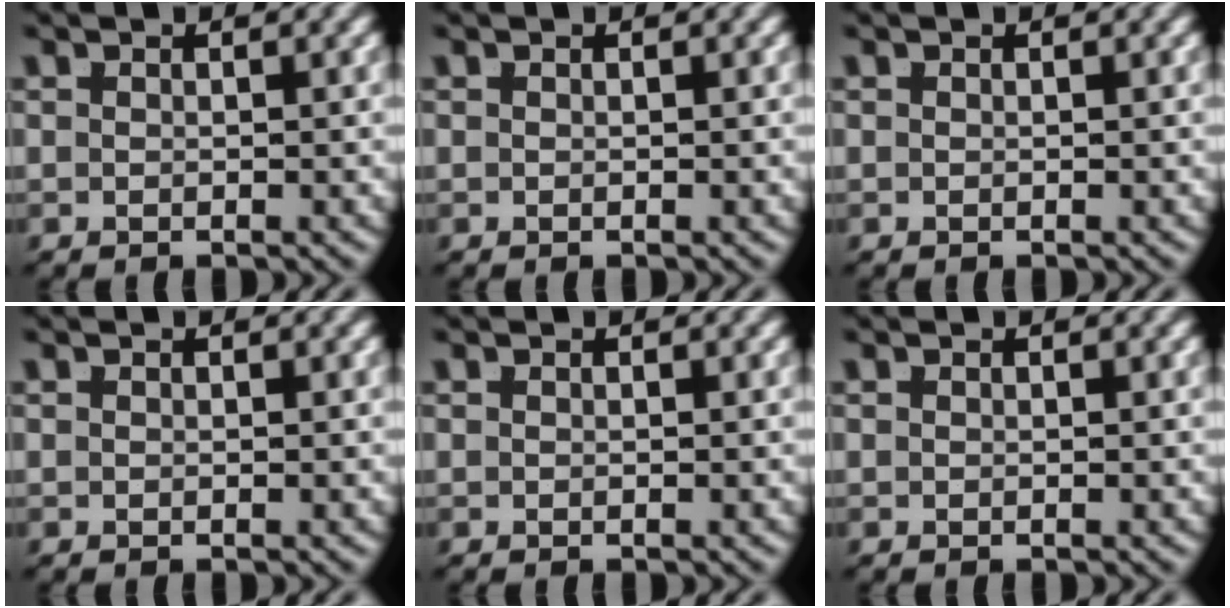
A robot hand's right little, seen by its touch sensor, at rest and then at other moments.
{"total": 0.0}
{"total": 0.0}
{"total": 0.0}
{"total": 0.0}
{"total": 0.0}